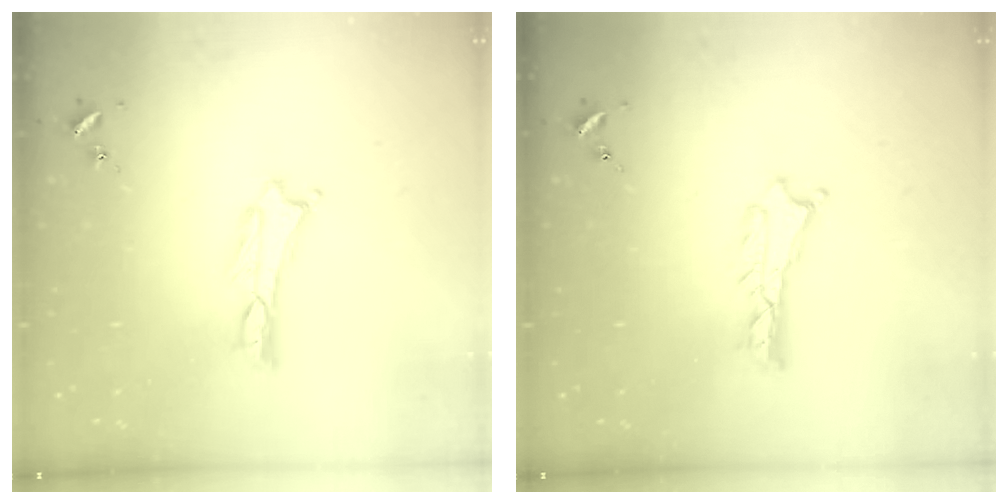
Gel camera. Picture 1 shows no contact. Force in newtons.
{"total": 0.7, "press": 0.7, "slide": 0.1}